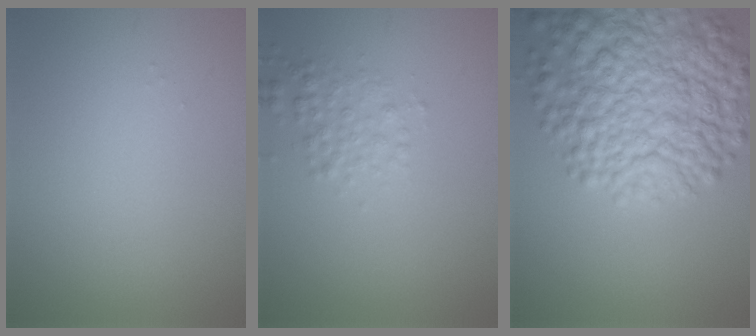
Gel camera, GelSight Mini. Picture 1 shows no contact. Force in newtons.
{"total": 2.0, "press": 2.0, "slide": 0.1}
{"total": 10.9, "press": 10.9, "slide": 0.4}